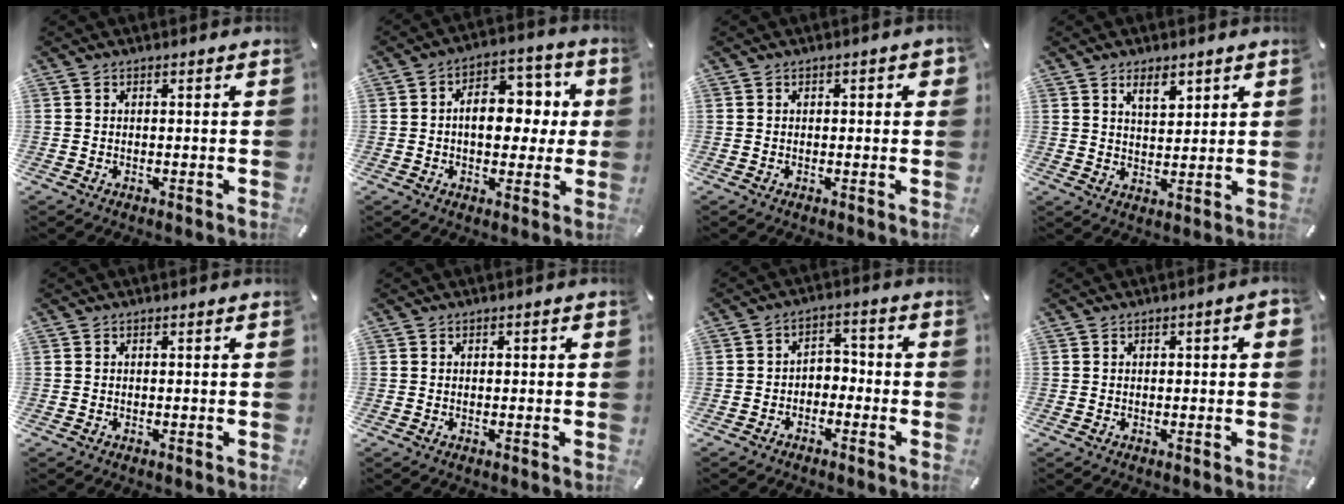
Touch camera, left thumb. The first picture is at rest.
{"total": 11.7, "force": [0.7, 8.1, 8.4], "torque": [-0.101, -0.002, 0.010]}
{"total": 1.1, "force": [0.1, 0.7, 0.9], "torque": [-0.009, 0.001, 0.000]}
{"total": 5.4, "force": [3.4, 2.9, 3.0], "torque": [-0.035, -0.016, 0.057]}
{"total": 0.0}
{"total": 0.0}
{"total": 3.7, "force": [-2.8, 2.3, 0.9], "torque": [-0.017, 0.018, -0.058]}
{"total": 1.5, "force": [0.1, 0.6, 1.4], "torque": [-0.026, 0.003, 0.001]}